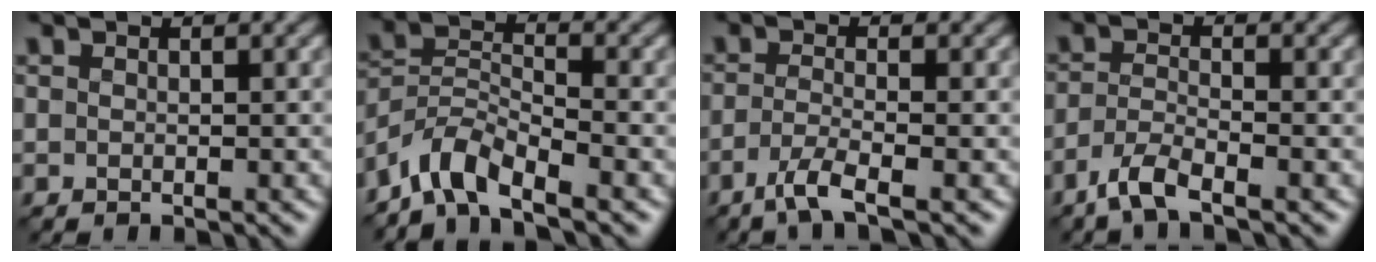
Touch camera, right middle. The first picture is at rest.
{"total": 4.8, "force": [-3.9, 1.5, 2.3], "torque": [-0.039, 0.005, -0.085]}
{"total": 2.8, "force": [-1.7, 0.5, 2.1], "torque": [-0.042, -0.001, -0.046]}
{"total": 3.0, "force": [-2.2, 0.6, 1.9], "torque": [-0.042, 0.002, -0.055]}